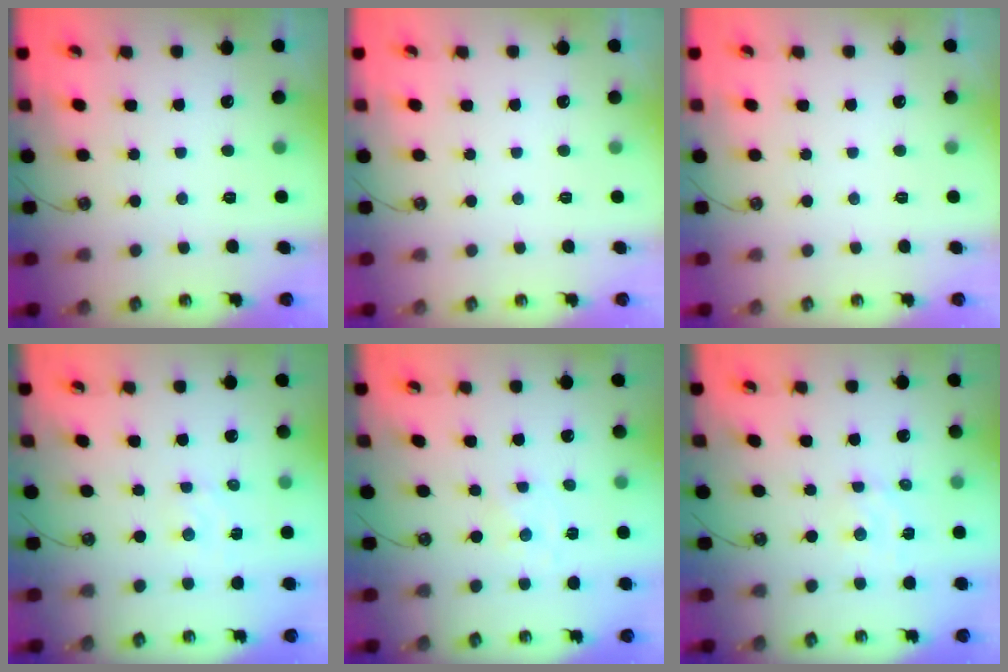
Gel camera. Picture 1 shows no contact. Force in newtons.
{"total": 0.0}
{"total": 0.0}
{"total": 1.7, "press": 1.6, "slide": 0.3}
{"total": 0.0}
{"total": 2.6, "press": 2.6, "slide": 0.6}